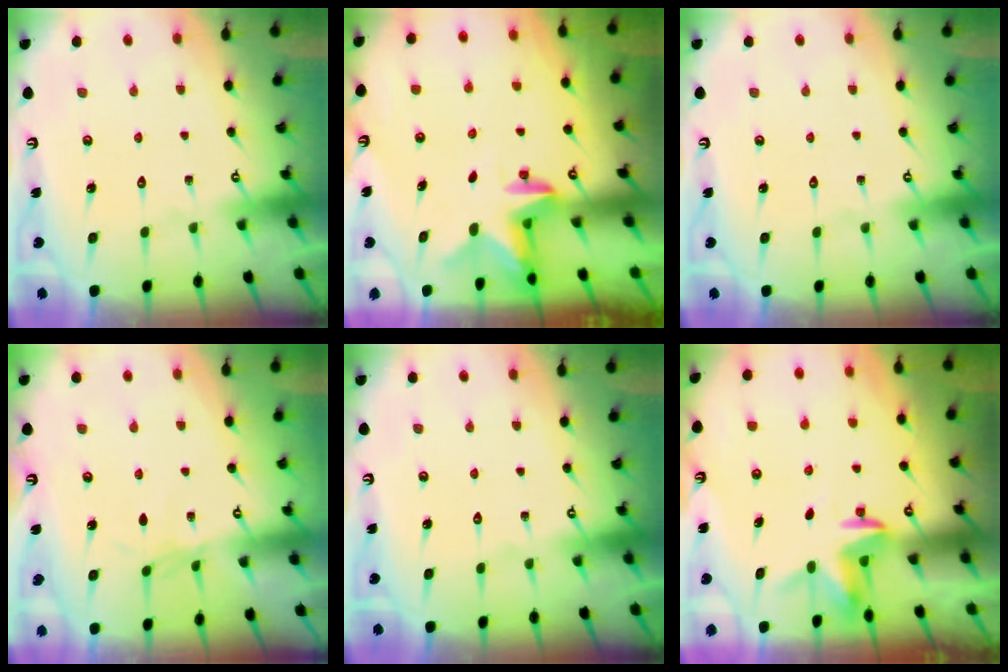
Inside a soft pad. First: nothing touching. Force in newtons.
{"total": 2.7, "press": 2.7, "slide": 0.5}
{"total": 0.0}
{"total": 2.6, "press": 2.5, "slide": 0.5}
{"total": 0.0}
{"total": 3.4, "press": 3.4, "slide": 0.3}